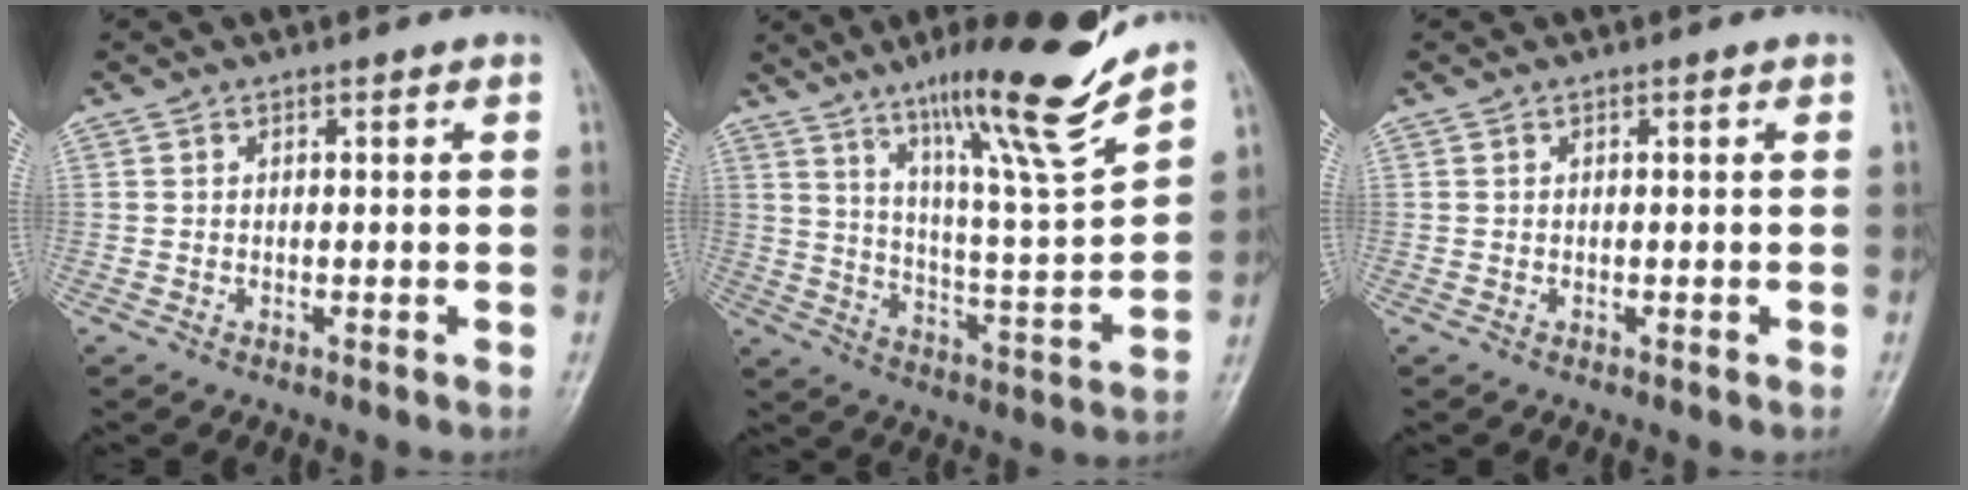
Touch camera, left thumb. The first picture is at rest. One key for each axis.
{"total": 18.6, "fx": 13.5, "fy": 0.8, "fz": 12.8, "tx": -0.180, "ty": -0.082, "tz": 0.223}
{"total": 0.0}